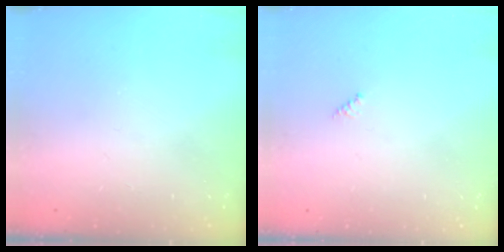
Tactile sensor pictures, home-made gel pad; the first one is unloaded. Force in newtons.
{"total": 2.0, "press": 2.0, "slide": 0.2}